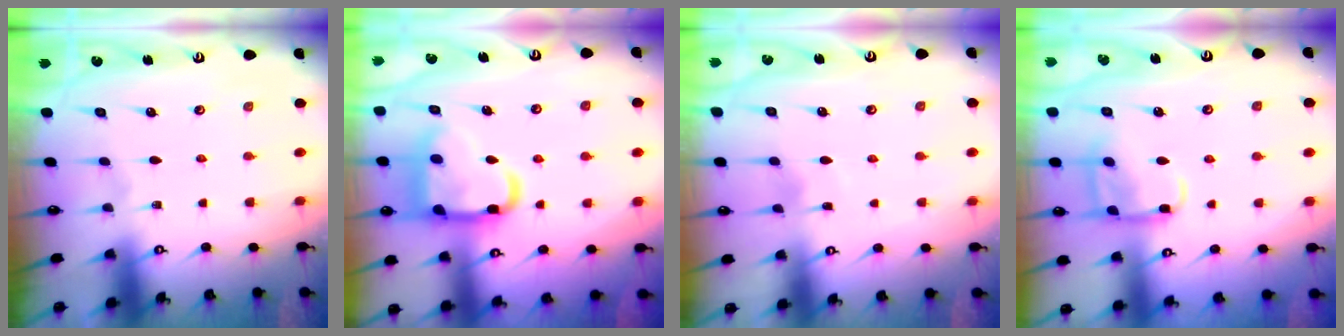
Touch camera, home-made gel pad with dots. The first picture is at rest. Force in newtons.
{"total": 18.3, "press": 18.2, "slide": 1.7}
{"total": 4.1, "press": 4.1, "slide": 0.3}
{"total": 11.1, "press": 11.0, "slide": 1.1}